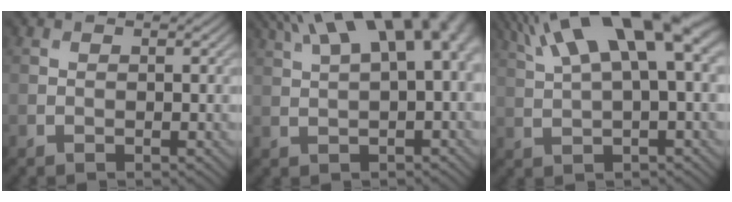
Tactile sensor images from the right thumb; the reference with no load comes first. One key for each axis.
{"total": 14.3, "fx": 5.9, "fy": 5.6, "fz": 11.7, "tx": -0.180, "ty": 0.041, "tz": 0.092}
{"total": 13.1, "fx": 6.3, "fy": 3.6, "fz": 10.9, "tx": -0.206, "ty": 0.024, "tz": 0.115}